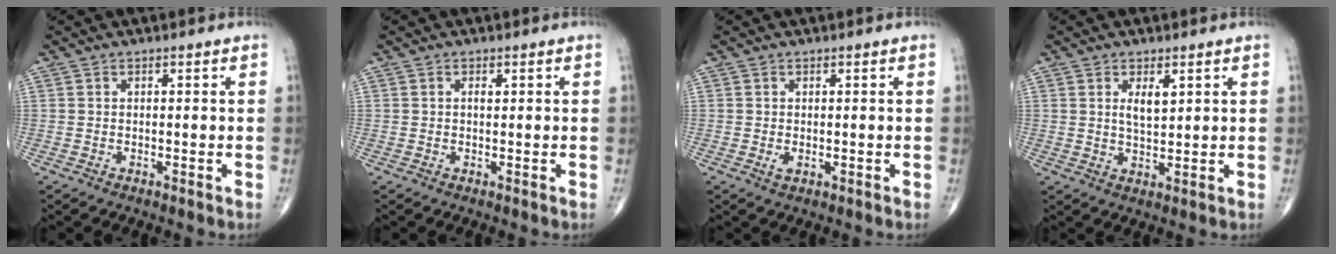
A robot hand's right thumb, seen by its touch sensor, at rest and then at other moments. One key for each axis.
{"total": 0.7, "fx": 0.2, "fy": 0.3, "fz": 0.5, "tx": -0.012, "ty": -0.001, "tz": 0.004}
{"total": 1.1, "fx": -0.1, "fy": 0.6, "fz": 0.9, "tx": -0.015, "ty": -0.003, "tz": 0.000}
{"total": 3.9, "fx": 1.6, "fy": 1.7, "fz": 3.2, "tx": -0.047, "ty": -0.015, "tz": 0.030}